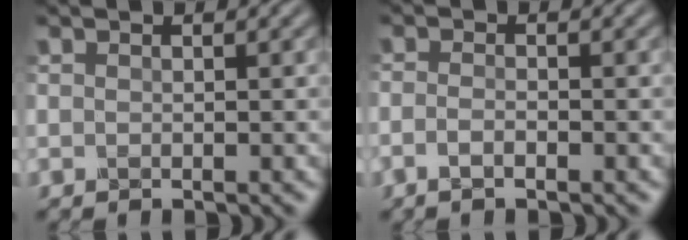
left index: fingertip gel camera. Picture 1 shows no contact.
{"total": 1.3, "force": [-0.9, 0.2, 0.8], "torque": [-0.030, 0.002, -0.021]}